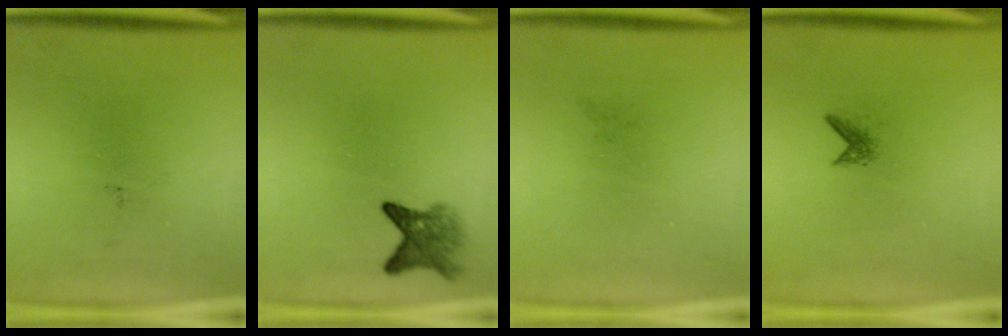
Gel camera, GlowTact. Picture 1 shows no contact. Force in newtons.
{"total": 3.9}
{"total": 0.0}
{"total": 1.1}